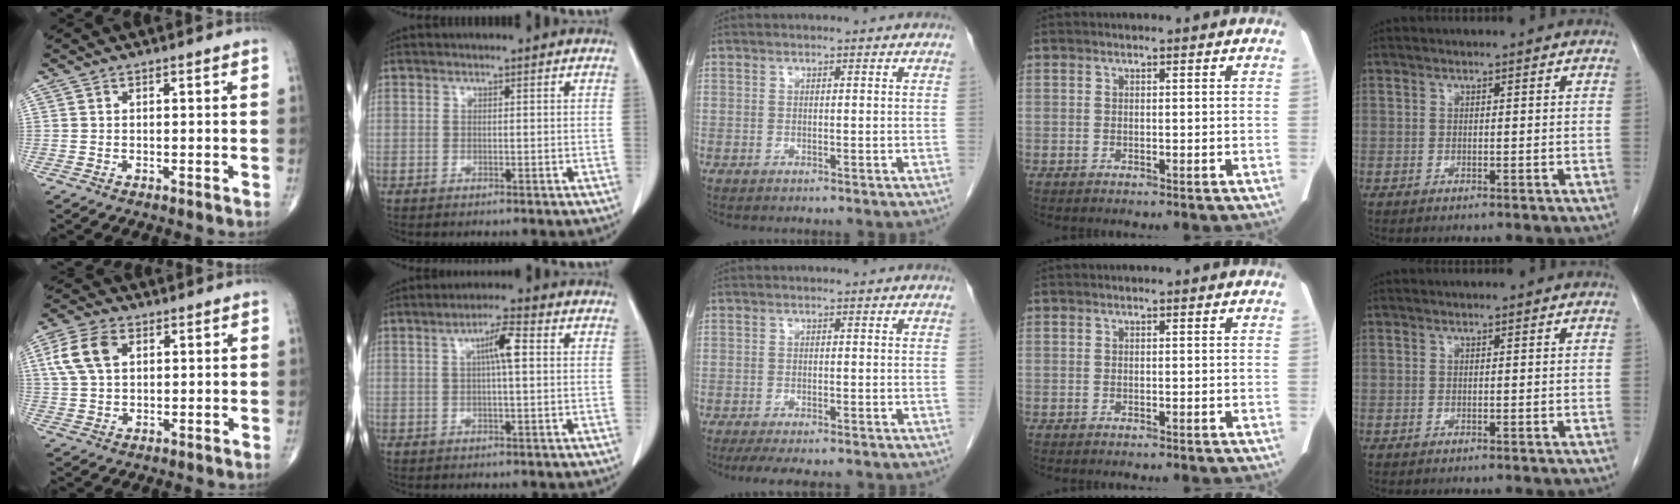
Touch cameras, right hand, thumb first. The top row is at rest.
{"thumb": {"total": 8.2, "force": [2.5, 5.1, 5.9], "torque": [-0.123, 0.009, 0.048]}, "index": {"total": 4.7, "force": [1.0, 0.4, 4.6], "torque": [-0.082, 0.008, 0.016]}, "middle": {"total": 7.5, "force": [-6.2, 1.8, 3.8], "torque": [-0.049, -0.007, -0.089]}}